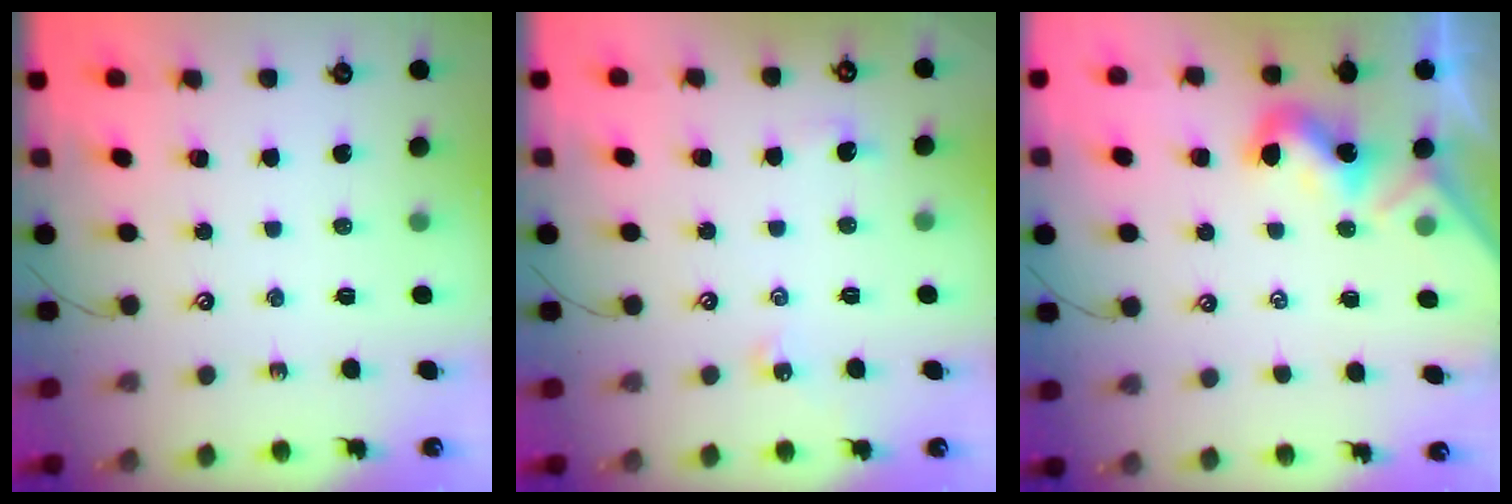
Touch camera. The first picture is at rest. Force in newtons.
{"total": 2.2, "press": 2.2, "slide": 0.4}
{"total": 2.0, "press": 2.0, "slide": 0.5}